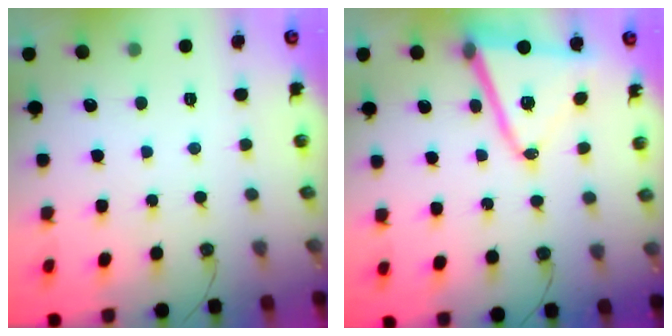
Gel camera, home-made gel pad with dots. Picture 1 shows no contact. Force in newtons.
{"total": 14.2, "press": 13.9, "slide": 3.1}